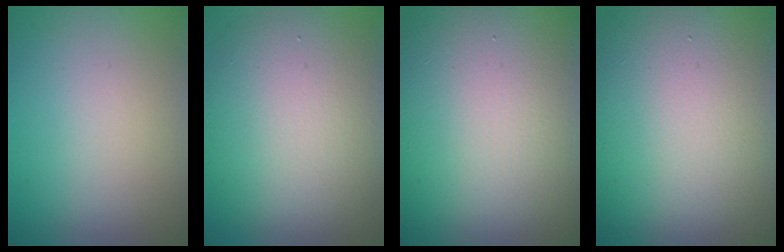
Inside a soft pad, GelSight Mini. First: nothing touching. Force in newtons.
{"total": 11.0, "press": 11.0, "slide": 0.2}
{"total": 20.8, "press": 20.8, "slide": 0.9}
{"total": 18.7, "press": 18.7, "slide": 1.1}